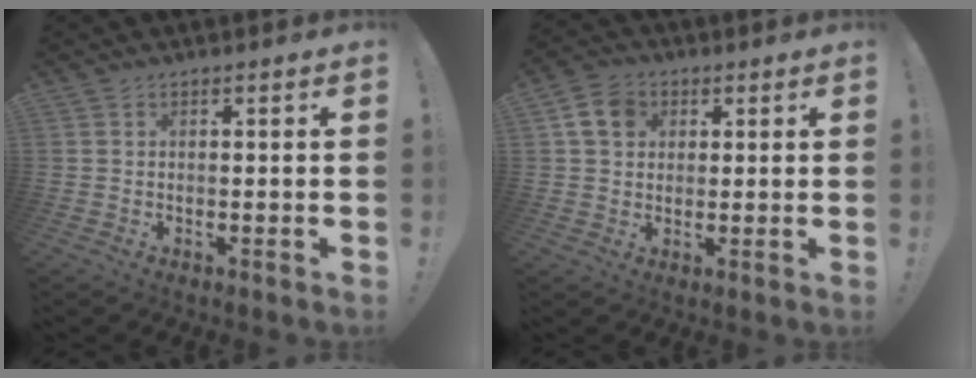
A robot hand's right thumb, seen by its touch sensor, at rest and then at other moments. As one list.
[{"total": 8.3, "force": [2.9, 6.6, 4.1], "torque": [-0.069, 0.006, 0.062]}]